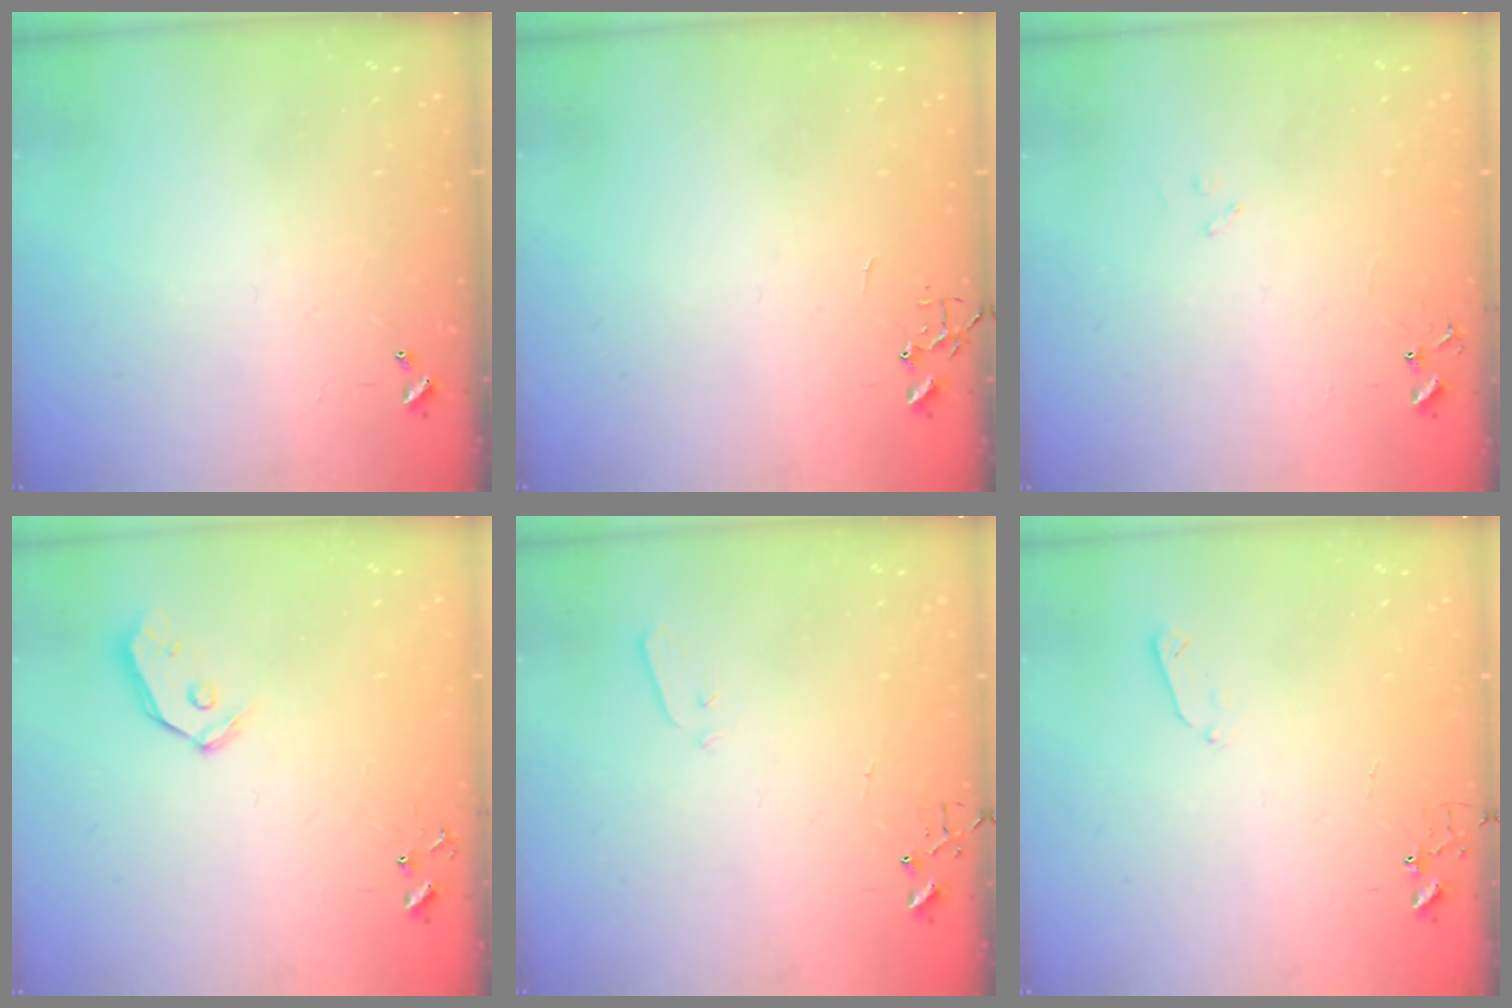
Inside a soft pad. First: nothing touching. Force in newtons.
{"total": 0.0}
{"total": 7.8, "press": 7.8, "slide": 0.7}
{"total": 4.8, "press": 4.8, "slide": 0.5}
{"total": 3.4, "press": 3.3, "slide": 0.5}
{"total": 3.3, "press": 3.2, "slide": 0.6}